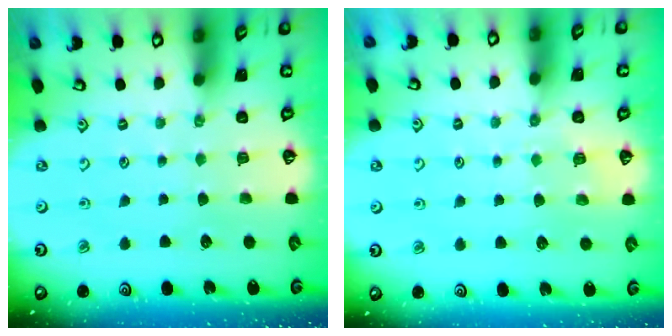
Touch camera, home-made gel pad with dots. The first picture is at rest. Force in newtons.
{"total": 5.1, "press": 5.1, "slide": 0.9}